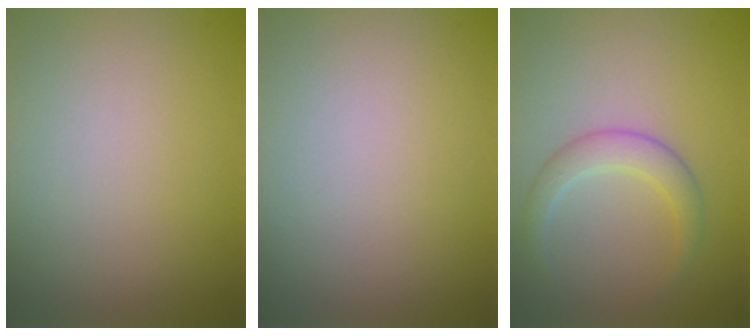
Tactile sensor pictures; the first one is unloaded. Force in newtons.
{"total": 0.0}
{"total": 2.5, "press": 2.5, "slide": 0.2}